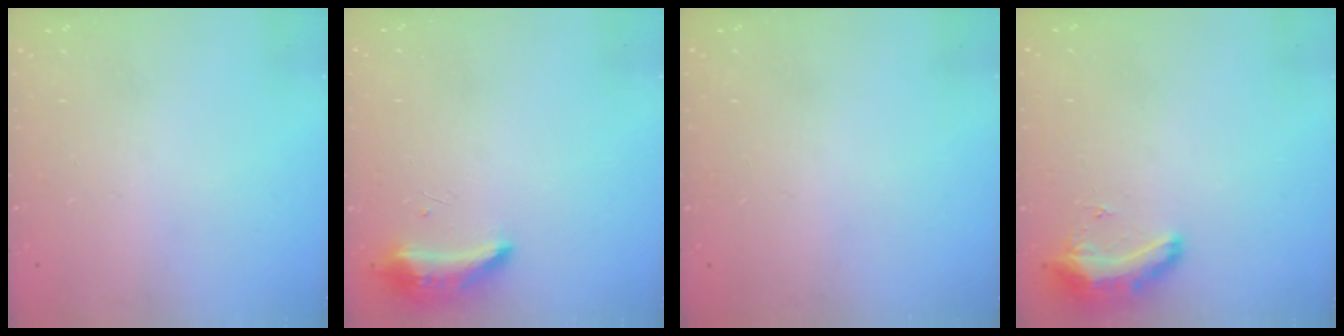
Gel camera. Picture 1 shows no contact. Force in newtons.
{"total": 18.6, "press": 10.8, "slide": 15.1}
{"total": 0.0}
{"total": 8.8, "press": 8.8, "slide": 0.7}